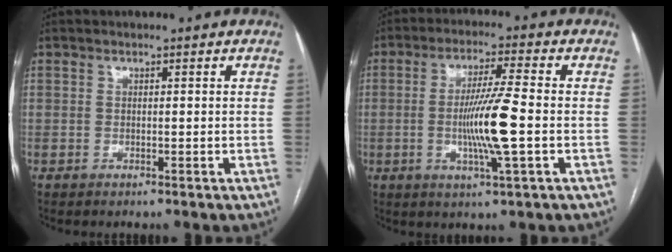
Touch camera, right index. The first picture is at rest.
{"total": 9.4, "force": [-1.4, -0.3, 9.3], "torque": [-0.177, -0.007, -0.028]}